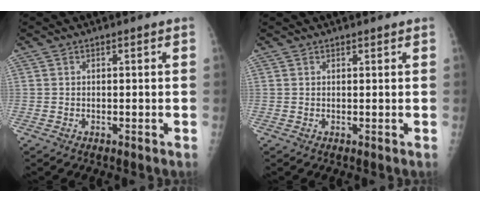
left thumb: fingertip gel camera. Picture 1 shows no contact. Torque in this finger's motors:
{"motor_torque": [-0.18, -0.04, -0.13, -0.04, 0.01]}